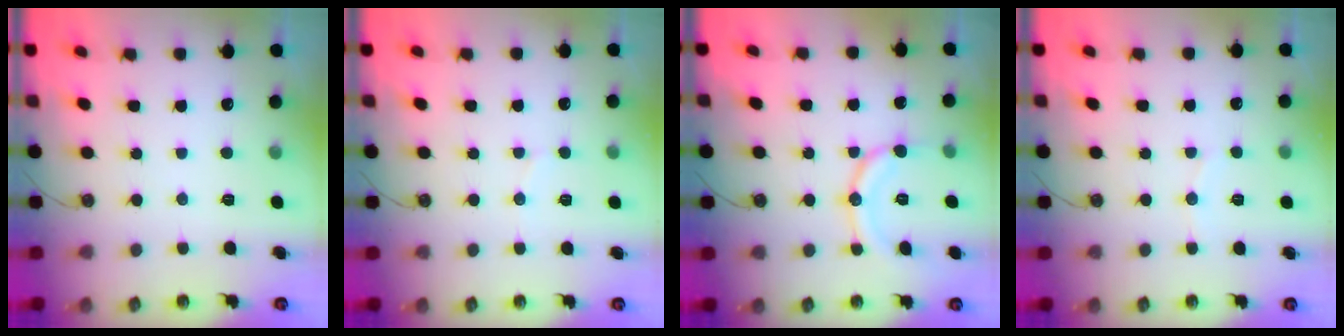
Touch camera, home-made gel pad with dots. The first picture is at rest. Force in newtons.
{"total": 4.6, "press": 4.6, "slide": 0.4}
{"total": 11.4, "press": 11.3, "slide": 1.0}
{"total": 4.3, "press": 4.2, "slide": 0.4}